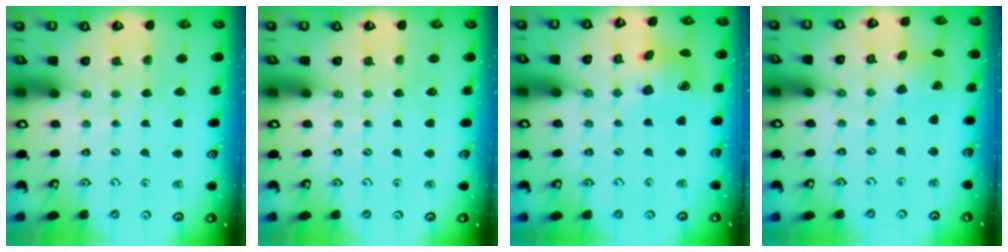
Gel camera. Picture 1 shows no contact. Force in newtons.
{"total": 0.0}
{"total": 13.1, "press": 13.0, "slide": 1.8}
{"total": 2.8, "press": 2.7, "slide": 0.4}